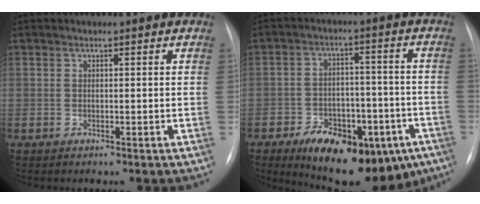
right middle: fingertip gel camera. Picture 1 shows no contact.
{"total": 18.9, "force": [-11.0, 9.1, 12.4], "torque": [-0.137, 0.020, -0.149]}